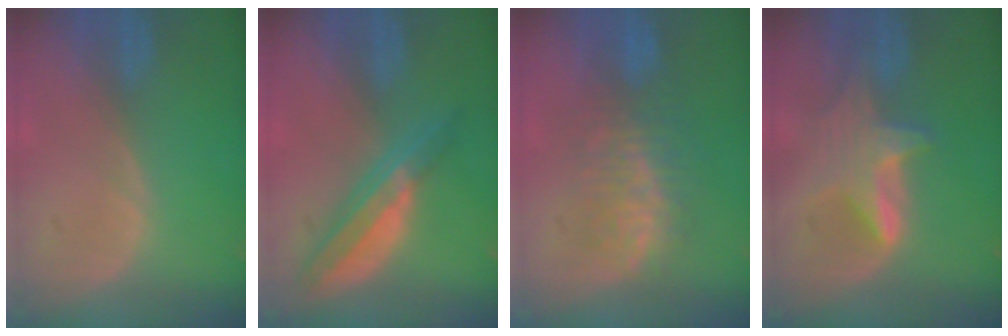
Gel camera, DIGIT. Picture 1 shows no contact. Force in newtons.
{"total": 6.8, "press": 5.6, "slide": 3.8}
{"total": 7.9, "press": 7.6, "slide": 2.3}
{"total": 5.8, "press": 5.8, "slide": 0.8}